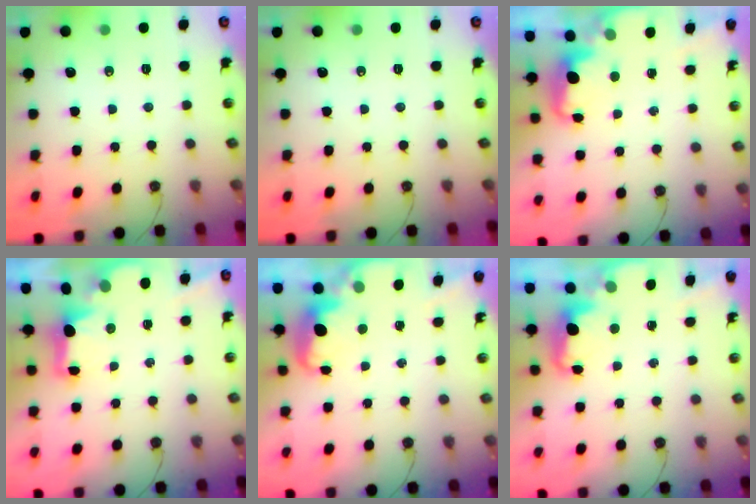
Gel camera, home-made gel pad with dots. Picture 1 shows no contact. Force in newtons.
{"total": 0.0}
{"total": 2.3, "press": 2.2, "slide": 0.6}
{"total": 2.4, "press": 2.3, "slide": 0.8}
{"total": 3.1, "press": 3.0, "slide": 0.8}
{"total": 2.4, "press": 2.4, "slide": 0.6}